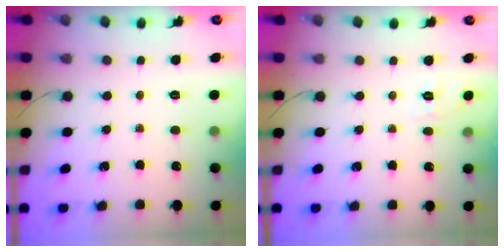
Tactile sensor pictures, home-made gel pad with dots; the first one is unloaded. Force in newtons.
{"total": 4.0, "press": 3.5, "slide": 1.9}